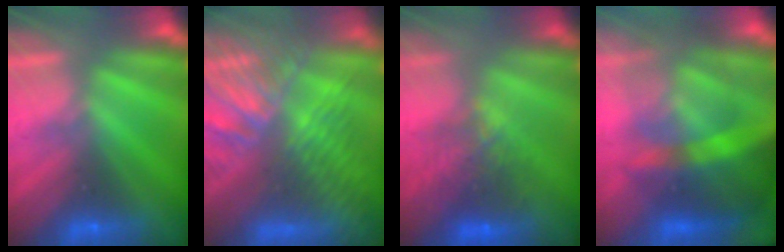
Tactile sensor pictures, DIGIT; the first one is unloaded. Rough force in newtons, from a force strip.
{"total": 8.2}
{"total": 7.8}
{"total": 8.7}